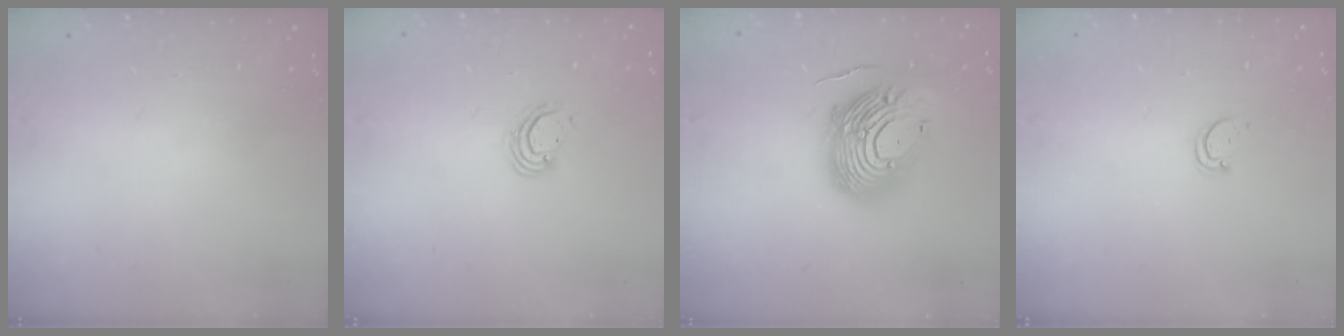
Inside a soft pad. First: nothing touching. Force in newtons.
{"total": 2.8, "press": 2.8, "slide": 0.2}
{"total": 19.5, "press": 19.3, "slide": 3.1}
{"total": 2.6, "press": 2.5, "slide": 0.4}